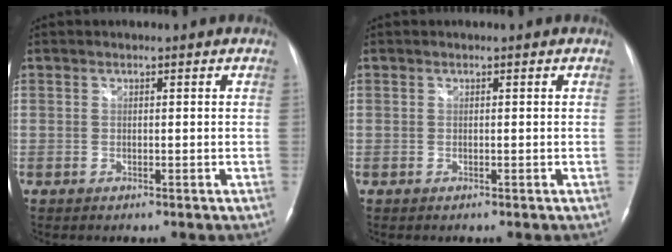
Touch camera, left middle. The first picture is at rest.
{"total": 0.0}